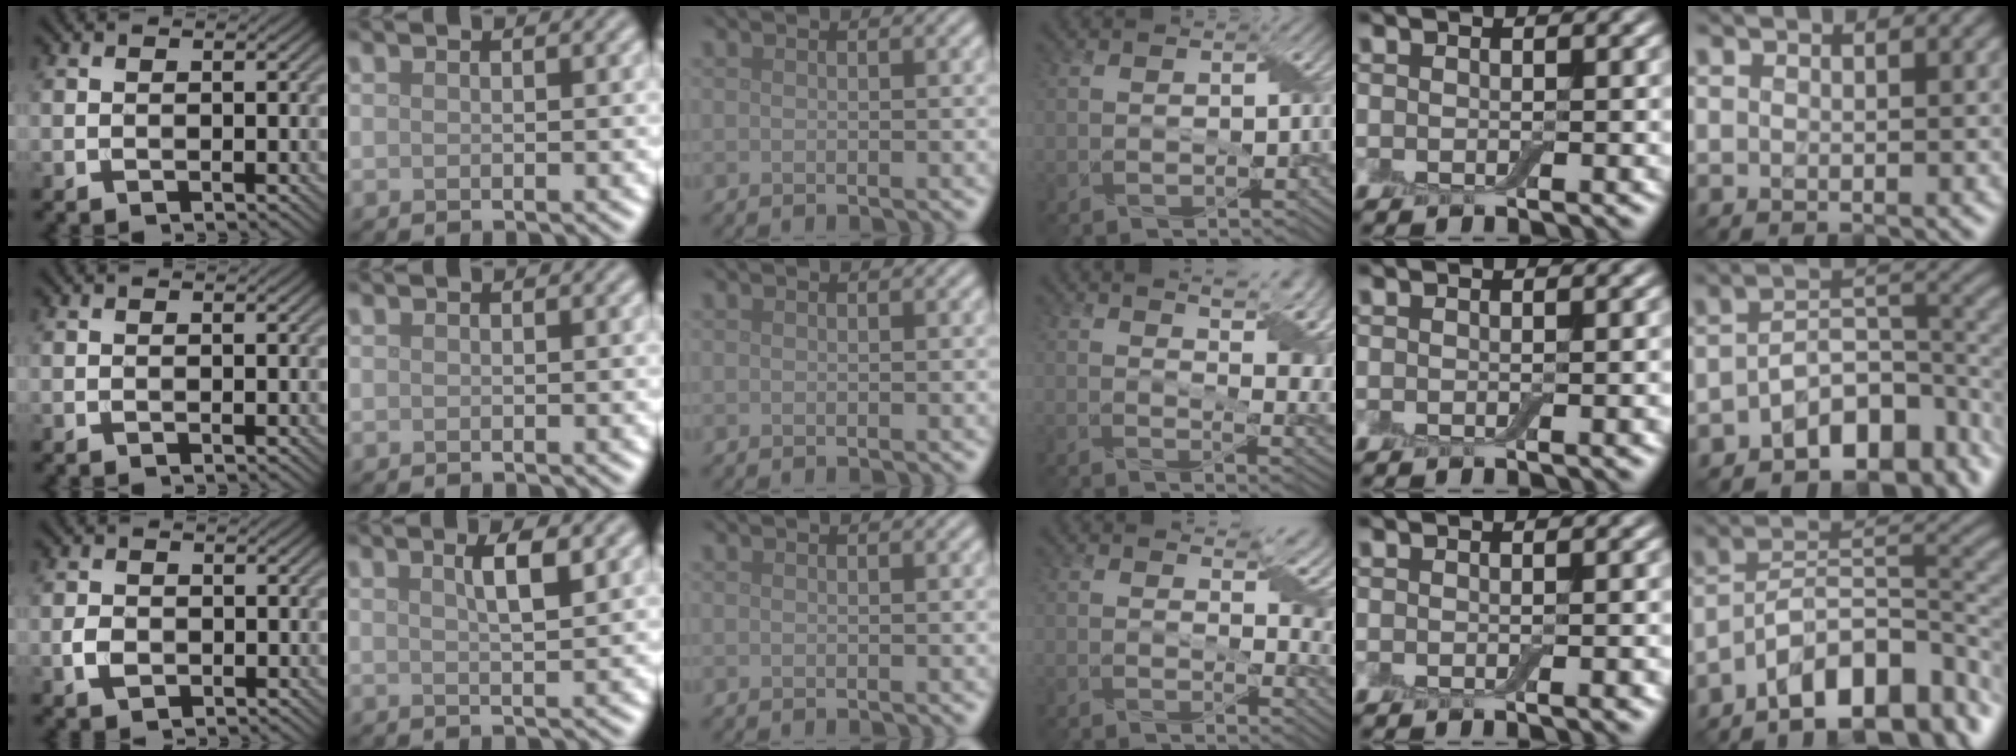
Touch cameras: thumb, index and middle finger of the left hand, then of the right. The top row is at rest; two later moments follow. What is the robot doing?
{"motion": "wrap", "object": "adhesive wrap"}